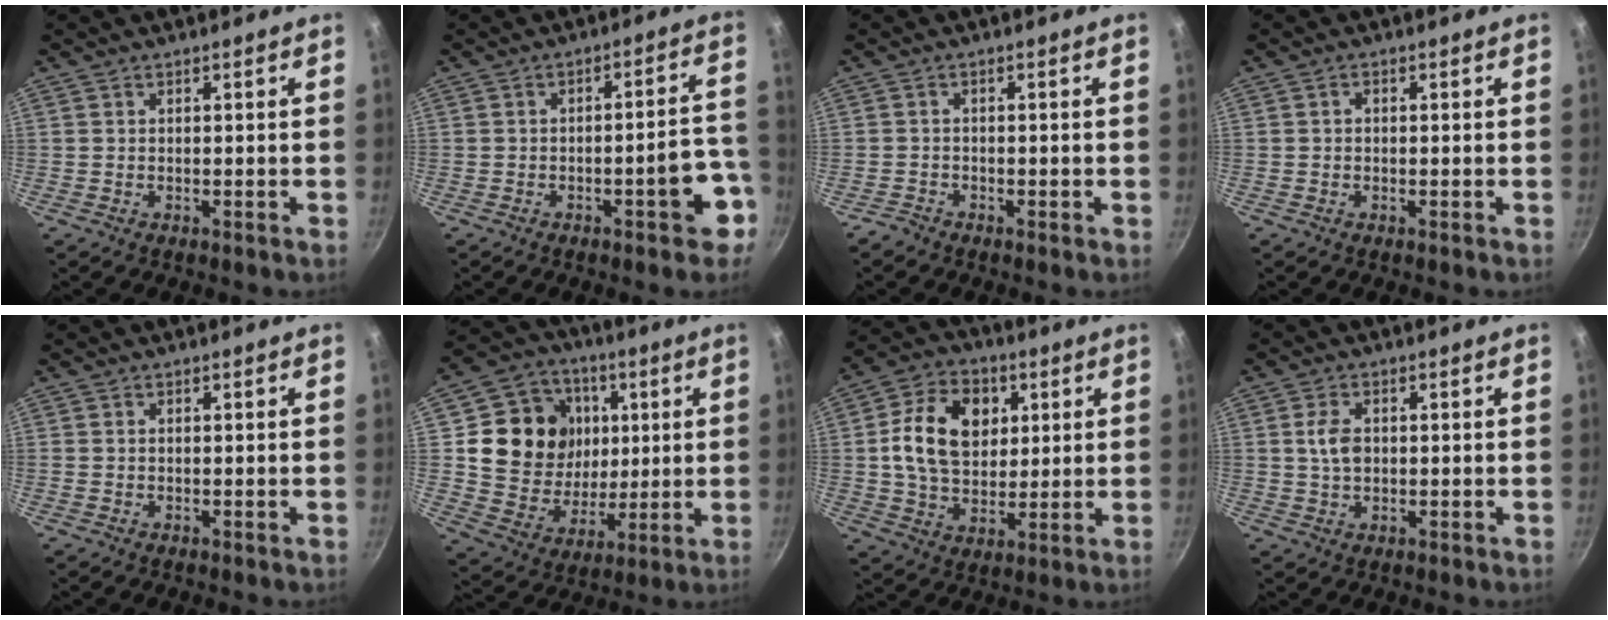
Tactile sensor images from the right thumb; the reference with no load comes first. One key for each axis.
{"total": 9.0, "fx": -3.9, "fy": 2.9, "fz": 7.5, "tx": -0.071, "ty": 0.046, "tz": -0.043}
{"total": 1.4, "fx": -1.3, "fy": 0.6, "fz": 0.1, "tx": -0.006, "ty": 0.011, "tz": -0.026}
{"total": 0.9, "fx": -0.1, "fy": 0.7, "fz": 0.5, "tx": -0.008, "ty": 0.006, "tz": -0.002}
{"total": 0.0}
{"total": 17.6, "fx": 3.8, "fy": 15.2, "fz": 8.0, "tx": -0.116, "ty": -0.002, "tz": 0.072}
{"total": 15.4, "fx": 3.3, "fy": 11.2, "fz": 10.0, "tx": -0.149, "ty": 0.003, "tz": 0.048}
{"total": 4.5, "fx": 0.4, "fy": 3.1, "fz": 3.3, "tx": -0.056, "ty": 0.006, "tz": 0.005}